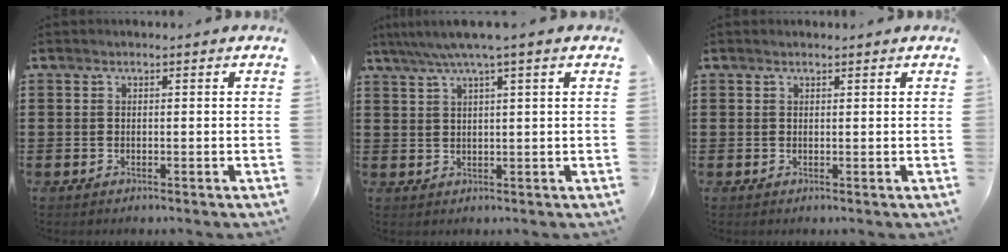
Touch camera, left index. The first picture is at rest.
{"total": 3.7, "force": [2.2, -0.4, 2.9], "torque": [-0.060, -0.002, 0.037]}
{"total": 0.5, "force": [0.5, 0.1, 0.1], "torque": [-0.004, 0.000, 0.010]}